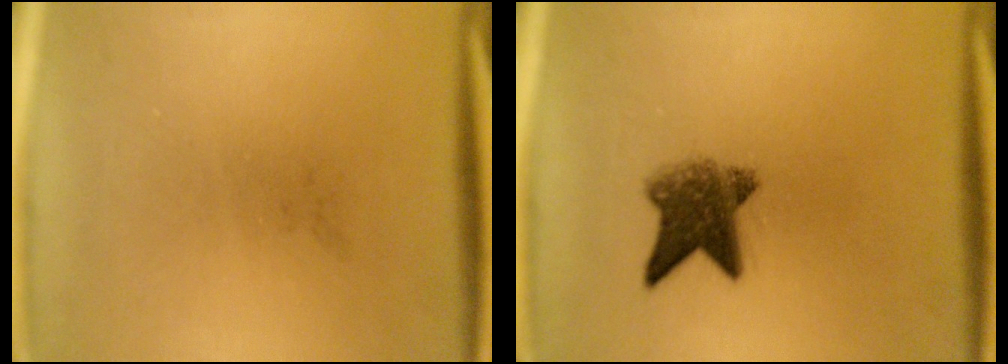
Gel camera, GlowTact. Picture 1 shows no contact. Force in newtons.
{"total": 6.2}